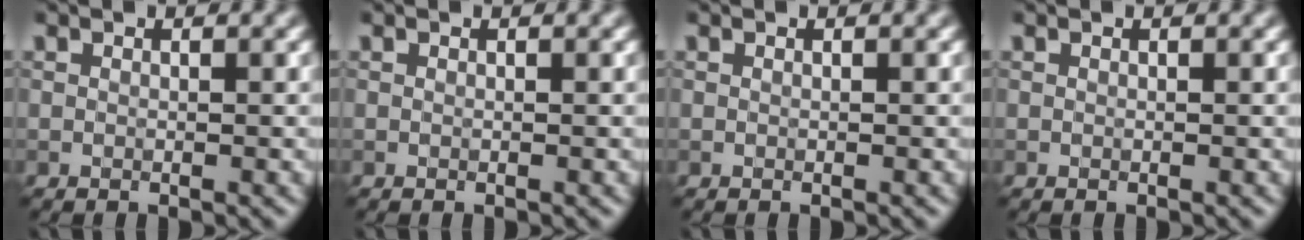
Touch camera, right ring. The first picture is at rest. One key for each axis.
{"total": 0.0}
{"total": 0.0}
{"total": 0.0}